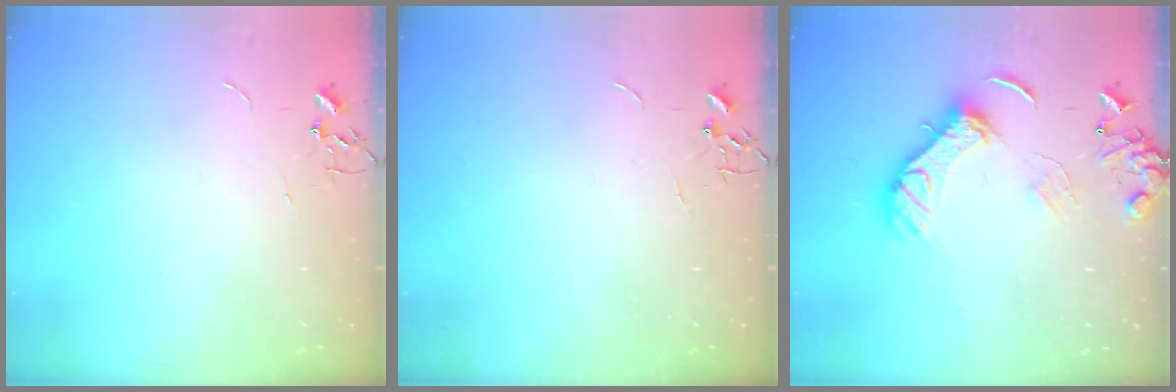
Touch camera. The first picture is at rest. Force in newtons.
{"total": 0.0}
{"total": 13.9, "press": 13.9, "slide": 0.3}